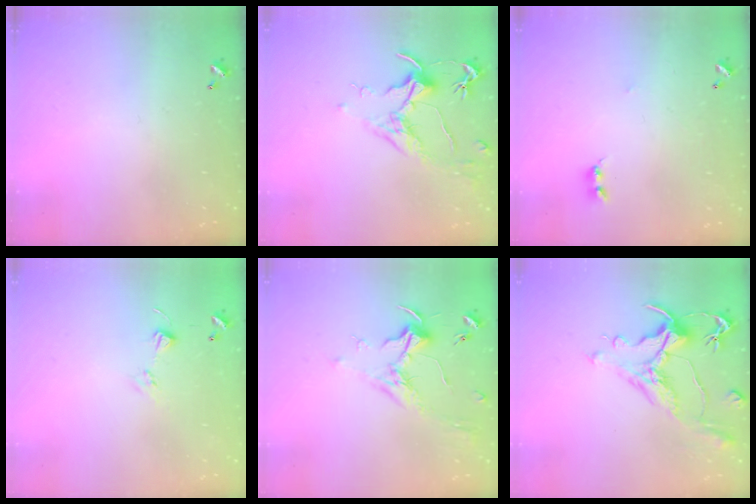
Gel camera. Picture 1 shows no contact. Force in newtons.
{"total": 1.6, "press": 1.4, "slide": 0.9}
{"total": 1.6, "press": 1.6, "slide": 0.4}
{"total": 5.0, "press": 5.0, "slide": 0.6}
{"total": 1.8, "press": 1.6, "slide": 0.7}
{"total": 1.5, "press": 0.4, "slide": 1.5}